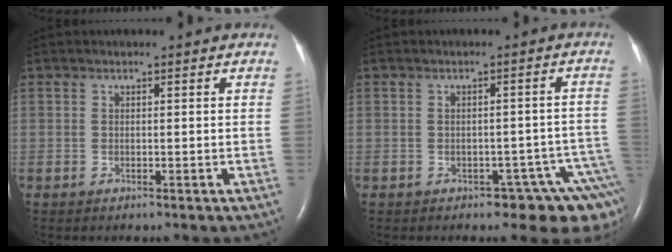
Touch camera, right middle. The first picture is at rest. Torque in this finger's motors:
{"motor_torque": [0.15, -0.05, 0.09, 0.01]}